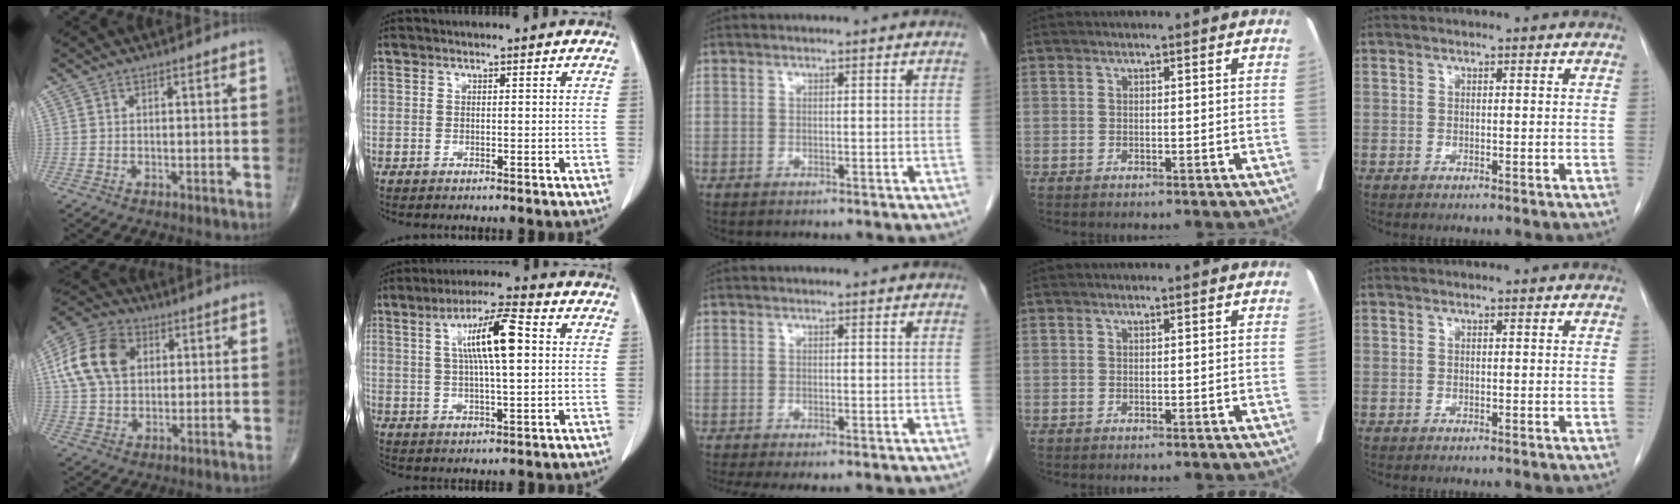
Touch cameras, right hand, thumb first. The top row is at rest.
{"thumb": {"total": 14.2, "force": [3.7, 10.1, 9.3], "torque": [-0.164, 0.010, 0.062]}, "index": {"total": 9.9, "force": [2.2, 1.6, 9.5], "torque": [-0.169, 0.016, 0.035]}, "middle": {"total": 4.5, "force": [-3.5, 0.8, 2.6], "torque": [-0.037, -0.012, -0.055]}}